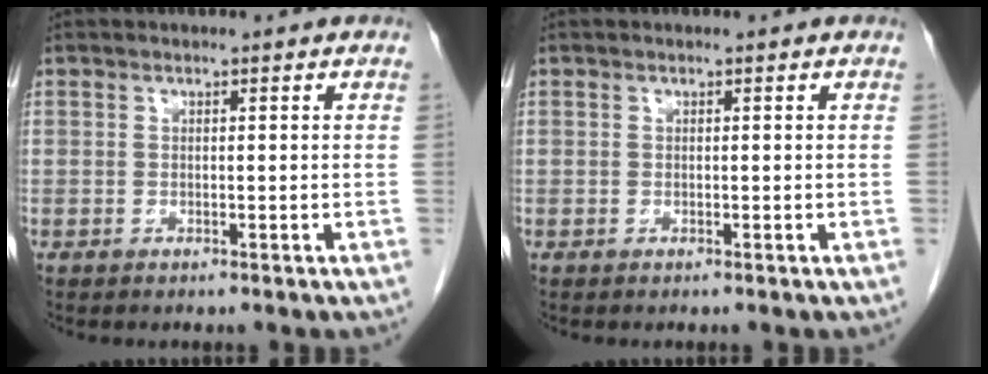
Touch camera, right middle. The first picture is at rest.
{"total": 0.0}